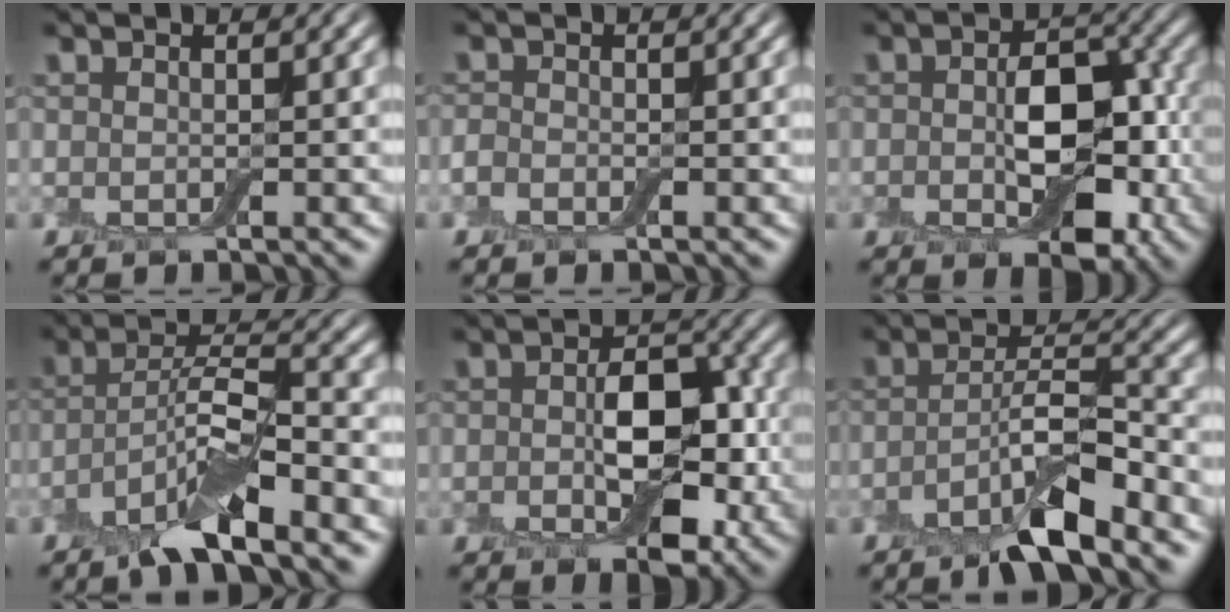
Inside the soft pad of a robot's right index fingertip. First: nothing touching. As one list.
[{"total": 0.8, "force": [-0.6, 0.6, 0.1], "torque": [-0.003, 0.005, -0.015]}, {"total": 7.4, "force": [-1.0, 4.4, 5.9], "torque": [-0.087, 0.007, -0.017]}, {"total": 6.9, "force": [-4.2, 1.9, 5.2], "torque": [-0.092, 0.011, -0.086]}, {"total": 6.3, "force": [-0.9, 3.5, 5.2], "torque": [-0.075, 0.005, -0.015]}, {"total": 6.4, "force": [-4.0, 1.6, 4.8], "torque": [-0.079, 0.010, -0.075]}]